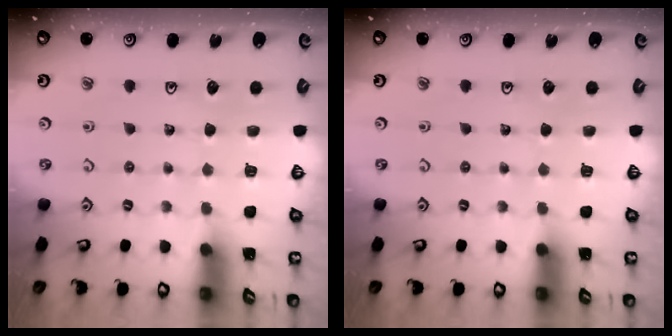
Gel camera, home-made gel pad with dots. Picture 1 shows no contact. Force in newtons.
{"total": 0.0}